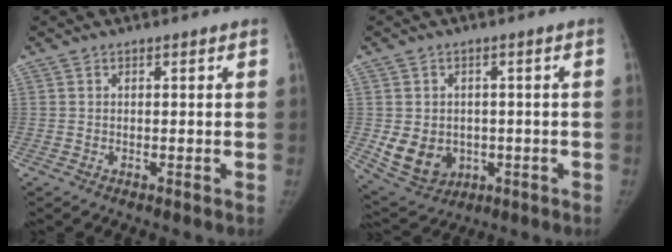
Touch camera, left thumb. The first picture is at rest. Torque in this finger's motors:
{"motor_torque": [0.06, 0.11, 0.48, -0.48, 0.03]}